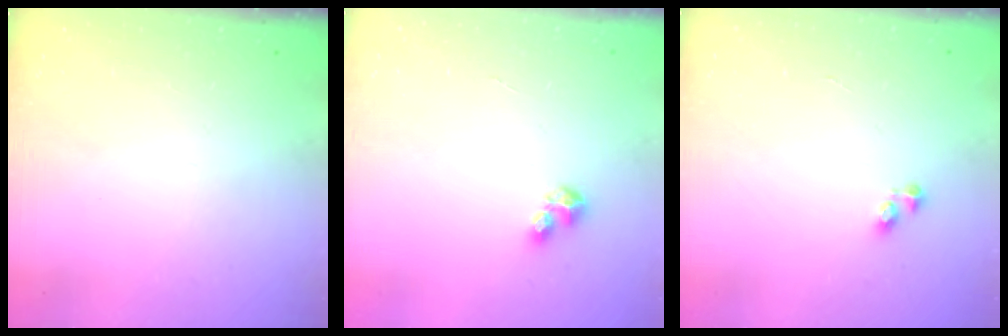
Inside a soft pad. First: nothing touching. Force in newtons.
{"total": 3.2, "press": 3.2, "slide": 0.4}
{"total": 2.2, "press": 2.2, "slide": 0.3}